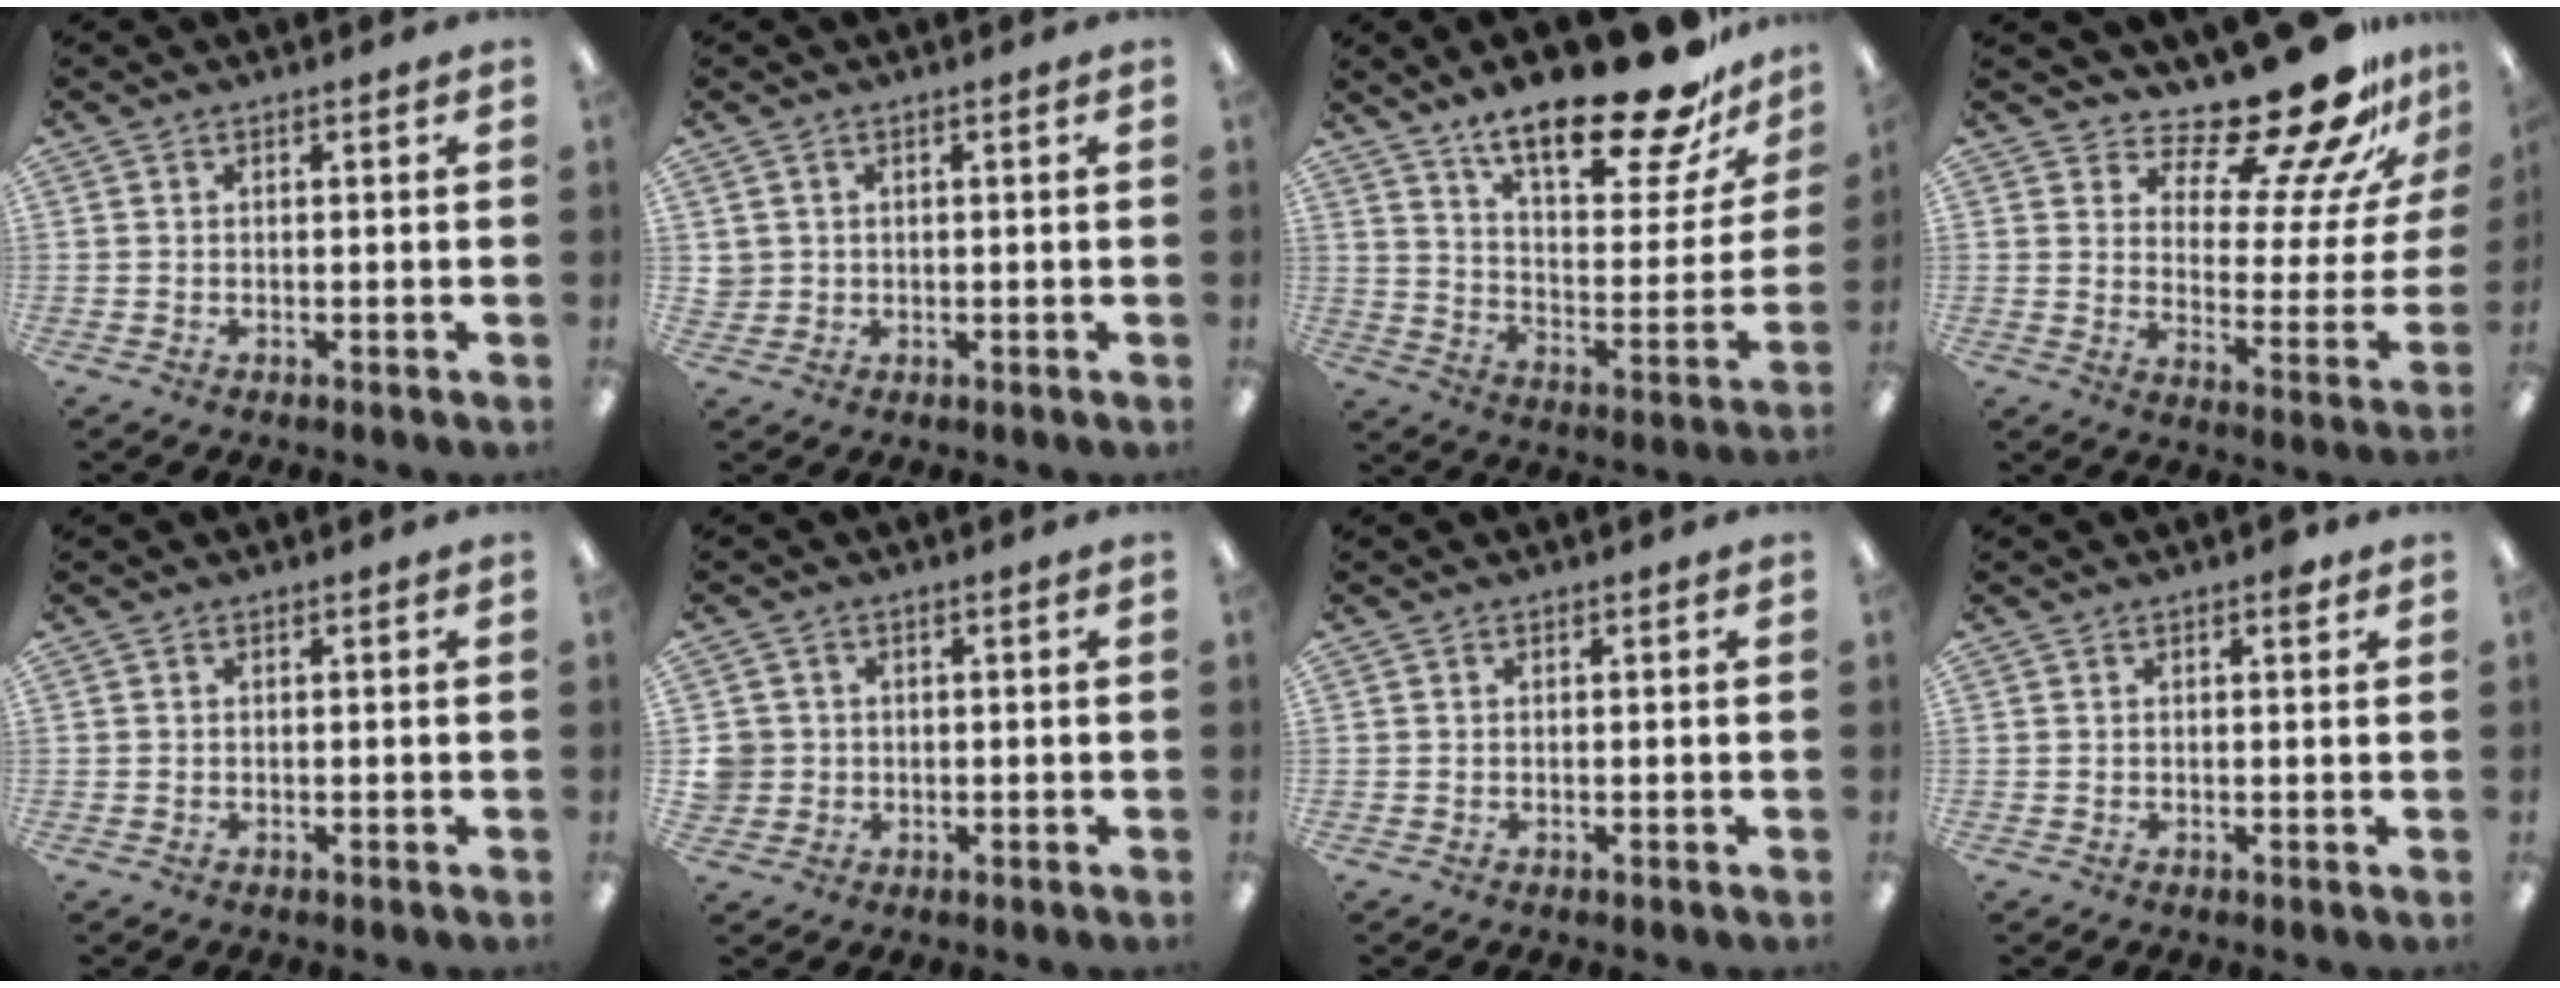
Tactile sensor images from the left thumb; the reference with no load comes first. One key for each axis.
{"total": 2.1, "fx": 0.8, "fy": 1.9, "fz": 0.2, "tx": -0.008, "ty": 0.002, "tz": 0.015}
{"total": 23.9, "fx": 17.5, "fy": 7.3, "fz": 14.5, "tx": -0.208, "ty": -0.123, "tz": 0.288}
{"total": 21.2, "fx": 17.6, "fy": 5.2, "fz": 10.5, "tx": -0.141, "ty": -0.138, "tz": 0.282}
{"total": 0.0}
{"total": 4.0, "fx": 0.1, "fy": 3.9, "fz": 0.4, "tx": -0.007, "ty": 0.008, "tz": 0.003}
{"total": 0.0}
{"total": 1.9, "fx": 1.0, "fy": 0.8, "fz": 1.4, "tx": -0.007, "ty": -0.006, "tz": 0.011}